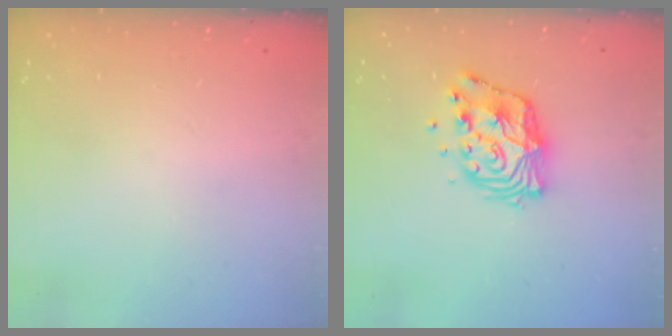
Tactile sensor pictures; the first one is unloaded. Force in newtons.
{"total": 12.3, "press": 12.3, "slide": 1.1}